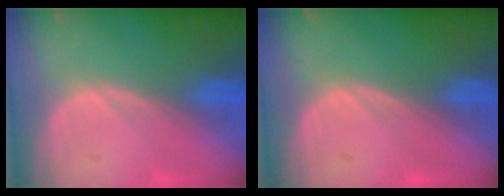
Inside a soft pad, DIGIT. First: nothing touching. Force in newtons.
{"total": 0.0}